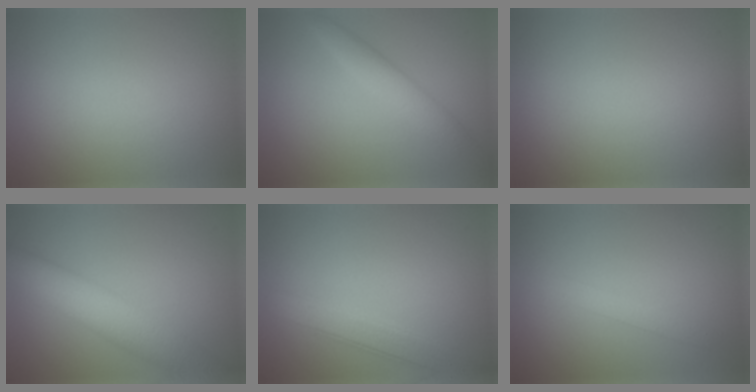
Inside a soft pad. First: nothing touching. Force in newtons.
{"total": 3.0, "press": 3.0, "slide": 0.1}
{"total": 0.0}
{"total": 6.4, "press": 6.4, "slide": 0.5}
{"total": 3.2, "press": 3.2, "slide": 0.1}
{"total": 1.4, "press": 1.3, "slide": 0.1}